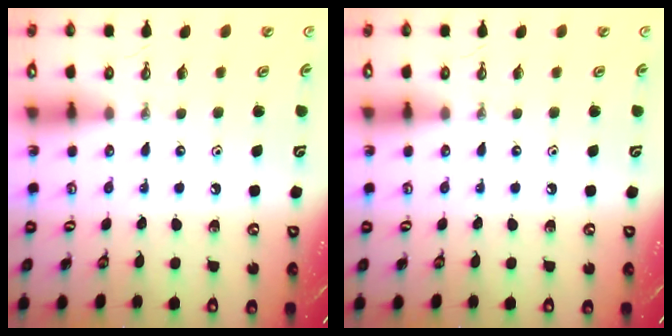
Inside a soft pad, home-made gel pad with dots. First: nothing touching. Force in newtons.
{"total": 0.0}